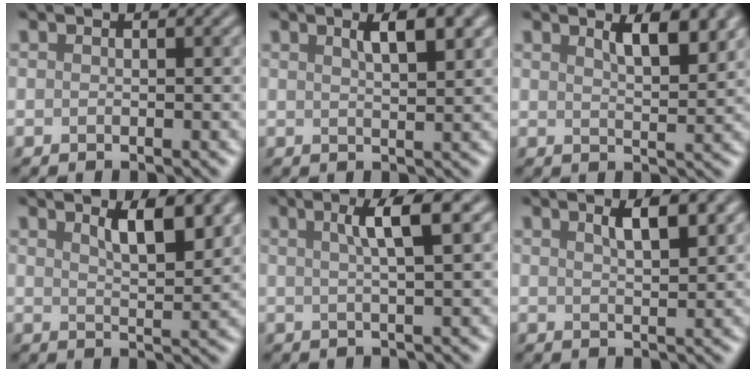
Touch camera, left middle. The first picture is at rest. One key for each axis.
{"total": 3.7, "fx": 1.8, "fy": 1.2, "fz": 3.0, "tx": -0.039, "ty": 0.006, "tz": 0.029}
{"total": 3.9, "fx": 2.2, "fy": 1.2, "fz": 3.0, "tx": -0.043, "ty": -0.001, "tz": 0.037}
{"total": 4.4, "fx": 2.2, "fy": 1.4, "fz": 3.5, "tx": -0.051, "ty": -0.001, "tz": 0.038}
{"total": 3.9, "fx": 1.4, "fy": 0.8, "fz": 3.6, "tx": -0.044, "ty": 0.009, "tz": 0.019}
{"total": 3.3, "fx": 1.7, "fy": 1.0, "fz": 2.7, "tx": -0.036, "ty": 0.004, "tz": 0.029}